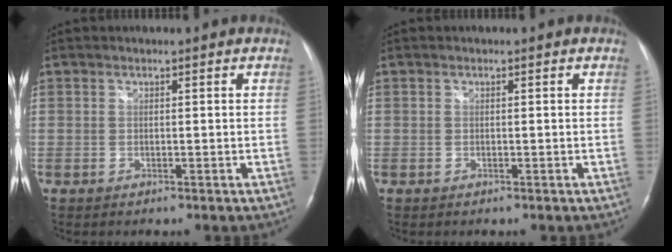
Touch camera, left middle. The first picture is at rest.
{"total": 0.0}